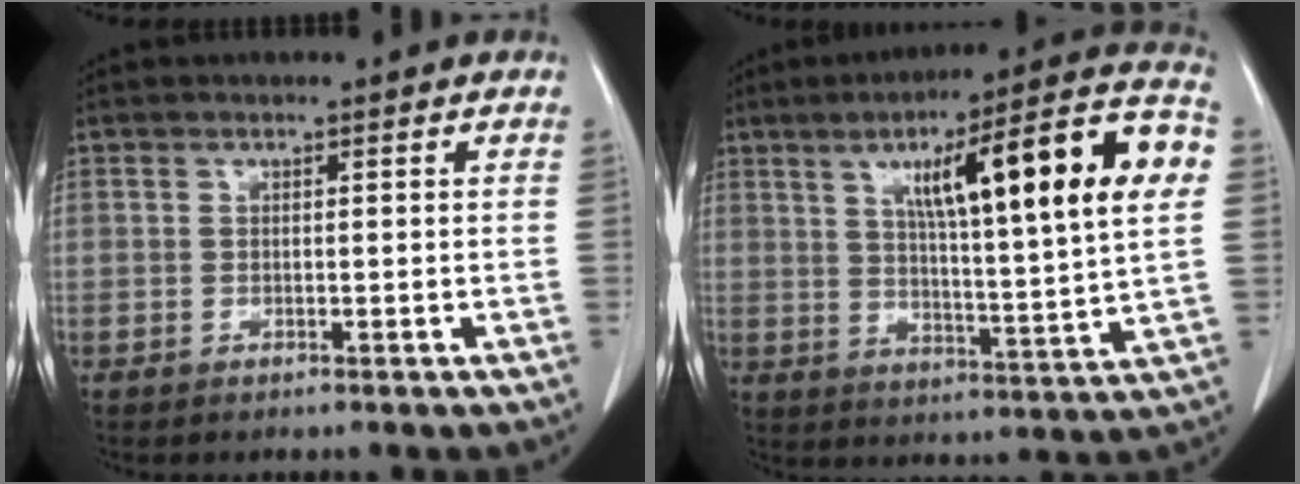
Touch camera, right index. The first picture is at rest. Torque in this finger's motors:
{"motor_torque": [1.49, -0.12, 0.76, 0.21]}